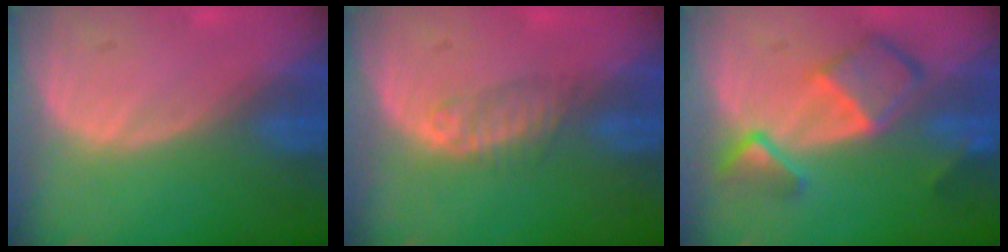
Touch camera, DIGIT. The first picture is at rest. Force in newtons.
{"total": 2.2, "press": 1.9, "slide": 1.0}
{"total": 7.9, "press": 6.8, "slide": 3.9}